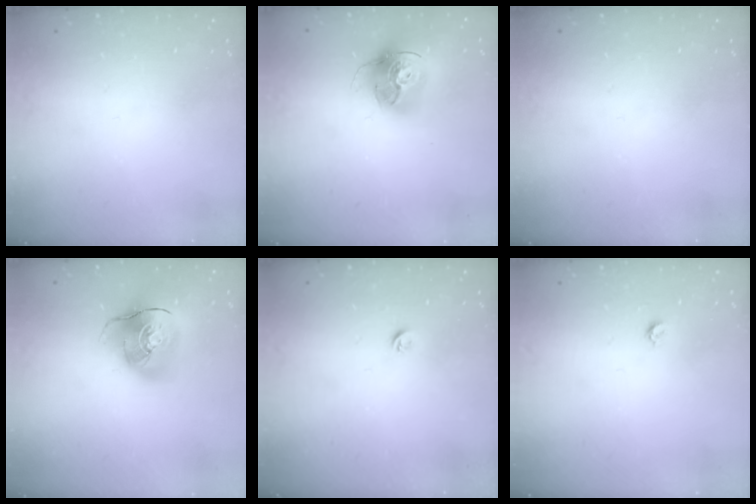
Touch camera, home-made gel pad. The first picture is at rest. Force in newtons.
{"total": 17.1, "press": 17.0, "slide": 1.9}
{"total": 0.0}
{"total": 14.8, "press": 14.5, "slide": 2.6}
{"total": 4.3, "press": 4.3, "slide": 0.4}
{"total": 3.4, "press": 3.4, "slide": 0.2}